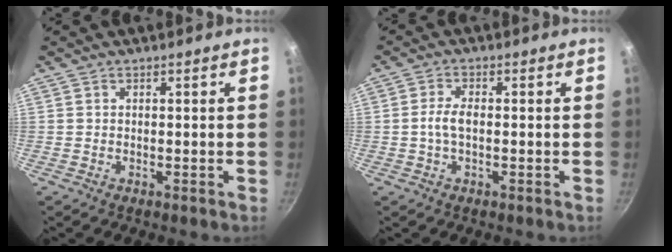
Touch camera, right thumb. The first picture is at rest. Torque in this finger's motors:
{"motor_torque": [0.03, -0.20, 0.97, 0.19, 0.03]}